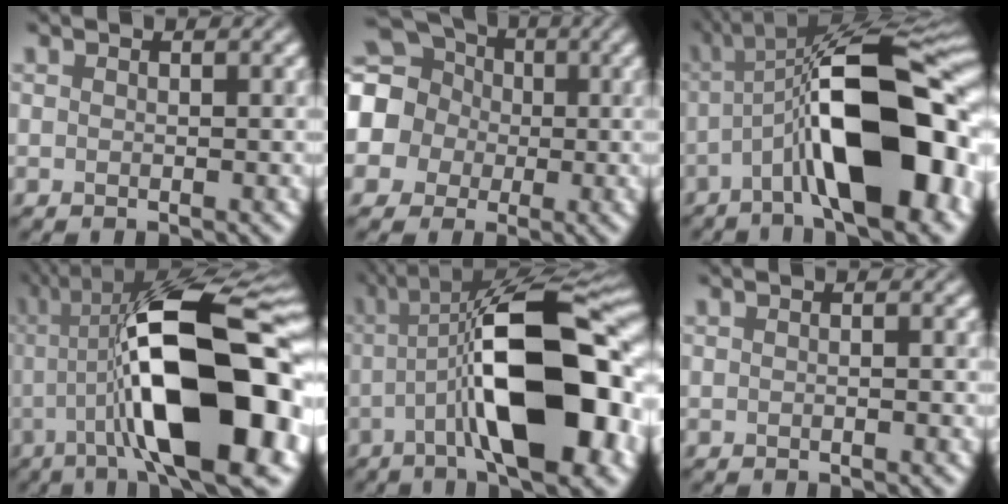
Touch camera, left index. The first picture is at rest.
{"total": 14.3, "force": [0.9, 13.2, 5.4], "torque": [-0.149, 0.011, -0.024]}
{"total": 14.1, "force": [-3.2, 4.5, 13.0], "torque": [-0.200, 0.014, -0.060]}
{"total": 17.2, "force": [-1.8, 5.6, 16.2], "torque": [-0.242, 0.027, -0.033]}
{"total": 15.3, "force": [-2.2, 5.3, 14.2], "torque": [-0.199, 0.017, -0.045]}
{"total": 0.8, "force": [-0.1, 0.2, 0.7], "torque": [-0.009, -0.004, -0.008]}